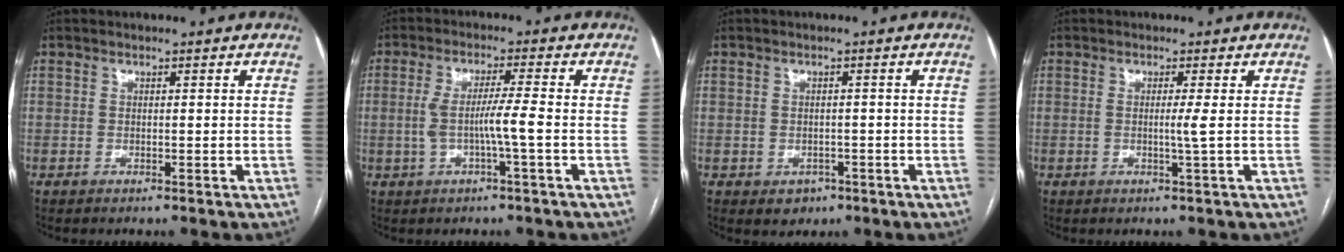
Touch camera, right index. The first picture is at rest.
{"total": 5.5, "force": [-1.0, -0.5, 5.4], "torque": [-0.105, 0.008, -0.017]}
{"total": 2.8, "force": [-1.2, 2.4, 0.9], "torque": [-0.005, 0.004, -0.008]}
{"total": 1.8, "force": [0.0, -0.7, 1.6], "torque": [-0.029, -0.003, -0.002]}